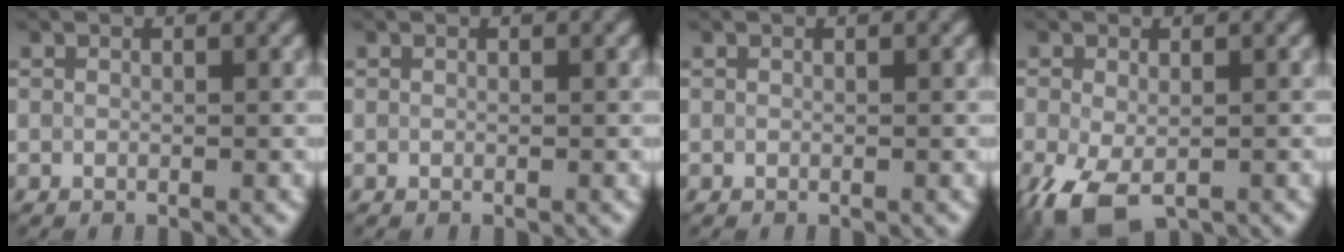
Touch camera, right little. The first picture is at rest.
{"total": 0.0}
{"total": 0.0}
{"total": 4.6, "force": [-2.6, 2.0, 3.2], "torque": [-0.077, -0.007, -0.036]}